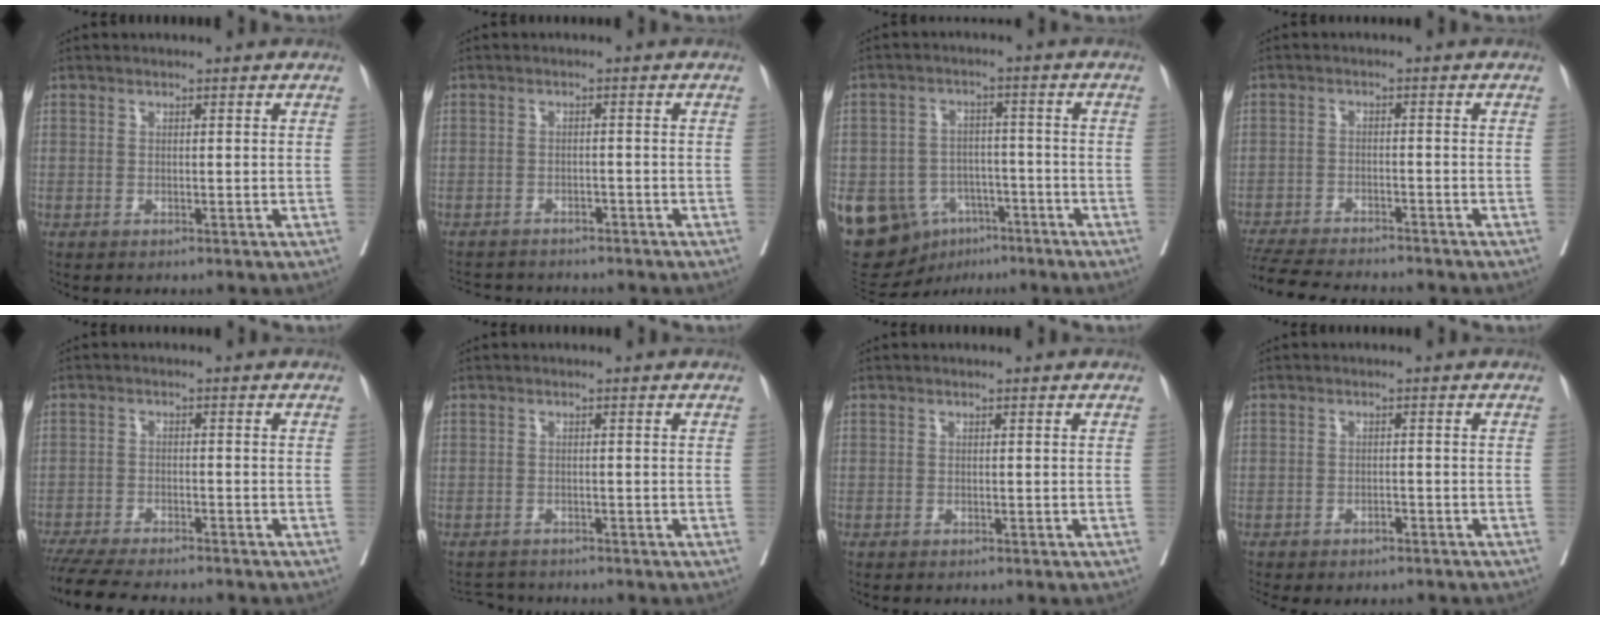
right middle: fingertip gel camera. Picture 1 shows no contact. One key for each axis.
{"total": 7.2, "fx": -6.6, "fy": 2.2, "fz": 2.0, "tx": -0.034, "ty": 0.006, "tz": -0.090}
{"total": 15.0, "fx": -7.2, "fy": 11.5, "fz": 6.5, "tx": -0.137, "ty": 0.018, "tz": -0.105}
{"total": 13.1, "fx": -11.9, "fy": 2.0, "fz": 5.3, "tx": -0.098, "ty": -0.020, "tz": -0.177}
{"total": 12.2, "fx": -10.8, "fy": 1.7, "fz": 5.5, "tx": -0.079, "ty": -0.019, "tz": -0.160}
{"total": 2.3, "fx": -2.2, "fy": 0.5, "fz": -0.2, "tx": 0.005, "ty": -0.009, "tz": -0.036}
{"total": 0.0}
{"total": 2.6, "fx": -2.0, "fy": 1.2, "fz": 1.1, "tx": -0.018, "ty": 0.002, "tz": -0.025}